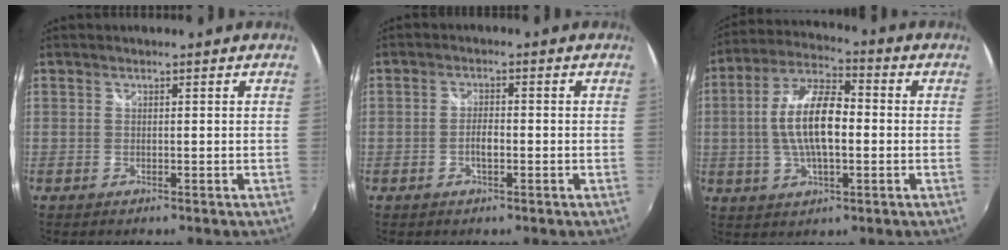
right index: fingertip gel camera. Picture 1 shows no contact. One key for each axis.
{"total": 2.6, "fx": -0.9, "fy": 0.9, "fz": 2.2, "tx": -0.045, "ty": 0.002, "tz": -0.018}
{"total": 12.5, "fx": -0.7, "fy": 4.9, "fz": 11.4, "tx": -0.228, "ty": 0.012, "tz": -0.016}